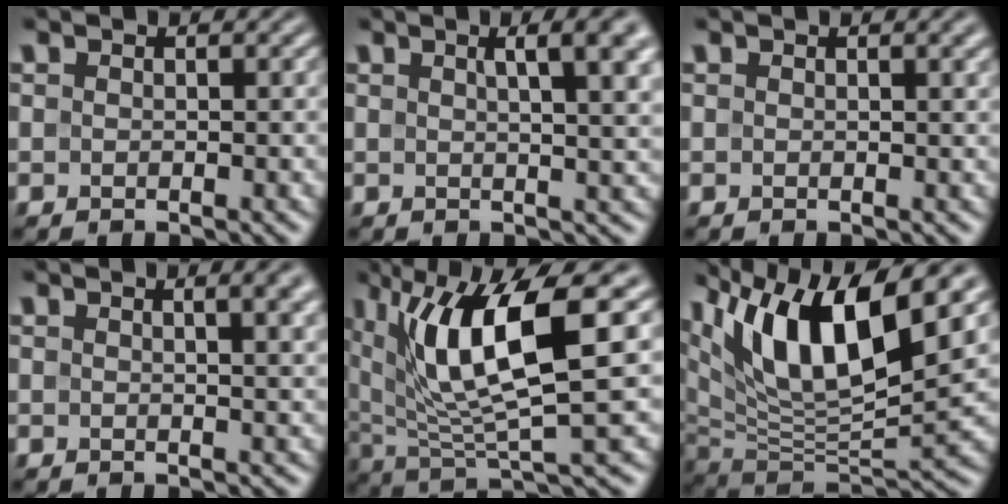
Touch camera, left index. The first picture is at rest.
{"total": 7.3, "force": [2.5, 2.7, 6.3], "torque": [-0.035, 0.024, 0.017]}
{"total": 1.7, "force": [0.8, 0.5, 1.4], "torque": [-0.010, 0.005, 0.010]}
{"total": 5.0, "force": [2.2, 2.0, 4.0], "torque": [-0.025, 0.019, 0.011]}
{"total": 10.4, "force": [3.4, 2.8, 9.4], "torque": [-0.169, -0.004, 0.068]}
{"total": 13.1, "force": [6.5, 4.7, 10.3], "torque": [-0.176, 0.008, 0.114]}